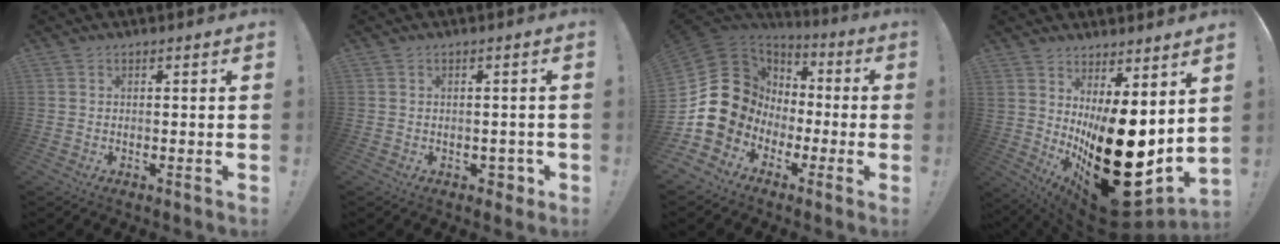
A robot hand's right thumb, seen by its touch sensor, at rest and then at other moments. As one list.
[{"total": 3.3, "force": [-0.7, 2.7, 1.9], "torque": [-0.018, 0.006, -0.010]}, {"total": 17.0, "force": [-1.6, 15.6, 6.6], "torque": [-0.108, 0.007, 0.012]}, {"total": 21.7, "force": [-3.7, 10.6, 18.5], "torque": [-0.267, -0.010, -0.031]}]